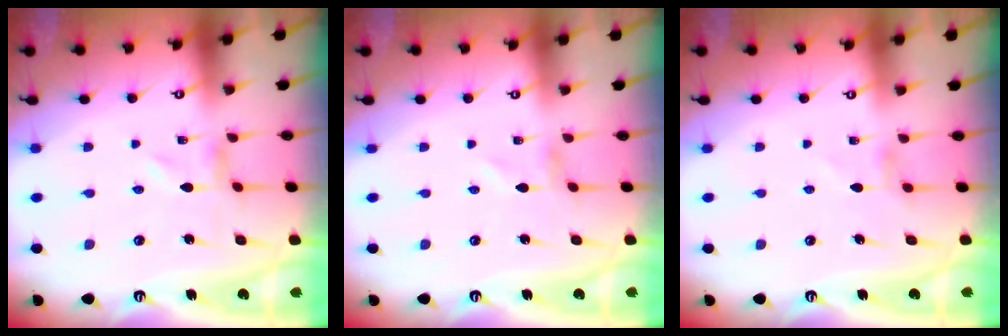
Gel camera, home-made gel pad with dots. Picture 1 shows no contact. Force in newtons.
{"total": 1.0, "press": 1.0, "slide": 0.1}
{"total": 2.9, "press": 2.9, "slide": 0.4}